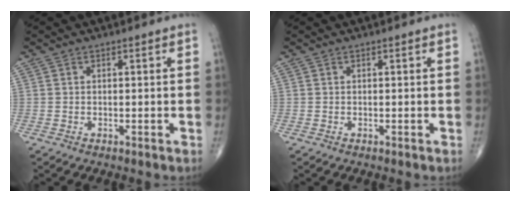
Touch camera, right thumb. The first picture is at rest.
{"total": 0.0}